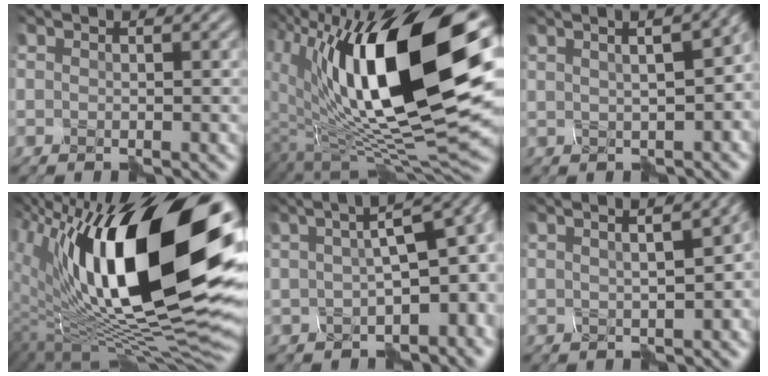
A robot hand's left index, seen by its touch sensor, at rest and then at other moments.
{"total": 17.5, "force": [4.9, 6.4, 15.6], "torque": [-0.262, -0.006, 0.078]}
{"total": 10.5, "force": [3.2, 4.6, 8.9], "torque": [-0.079, 0.046, 0.026]}
{"total": 19.7, "force": [5.8, 7.5, 17.2], "torque": [-0.272, 0.022, 0.090]}
{"total": 9.7, "force": [1.7, 4.0, 8.7], "torque": [-0.106, 0.014, 0.029]}
{"total": 8.1, "force": [2.7, 3.2, 6.9], "torque": [-0.047, 0.035, 0.022]}